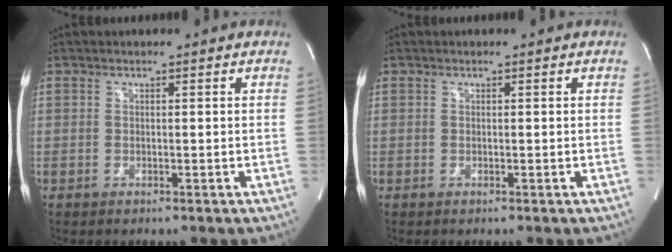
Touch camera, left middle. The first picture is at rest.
{"total": 0.0}